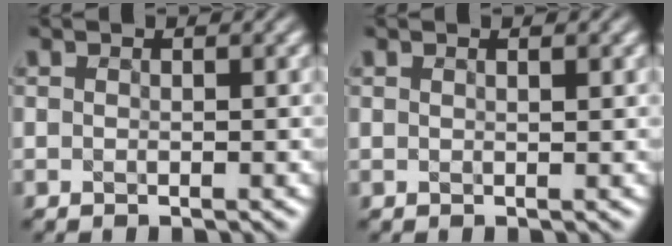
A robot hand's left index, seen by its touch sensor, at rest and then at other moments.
{"total": 0.6, "force": [0.6, -0.1, 0.3], "torque": [0.000, 0.005, 0.007]}